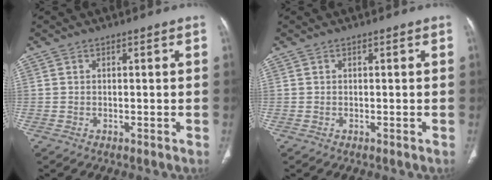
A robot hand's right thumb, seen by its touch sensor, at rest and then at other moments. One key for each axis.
{"total": 0.0}